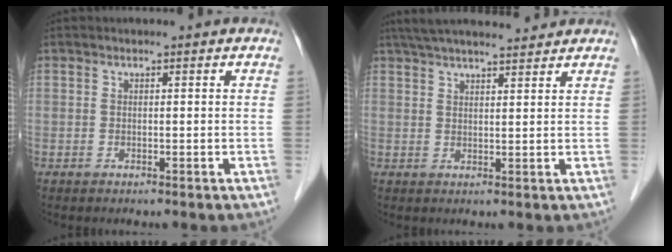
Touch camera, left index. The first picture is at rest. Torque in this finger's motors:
{"motor_torque": [0.34, -0.59, 0.15, 0.02]}